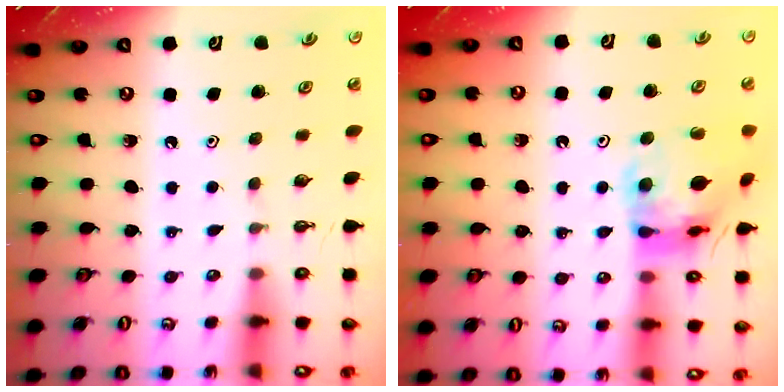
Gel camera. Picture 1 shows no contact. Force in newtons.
{"total": 13.9, "press": 13.8, "slide": 1.5}